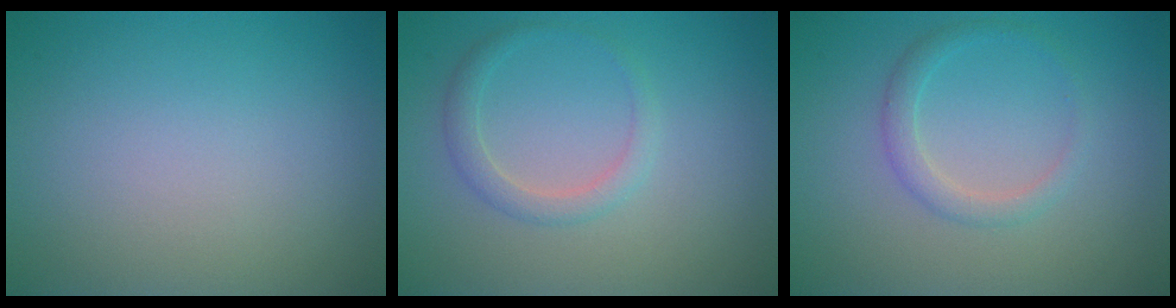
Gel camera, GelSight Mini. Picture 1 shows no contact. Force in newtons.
{"total": 1.7, "press": 1.7, "slide": 0.1}
{"total": 1.8, "press": 1.8, "slide": 0.2}